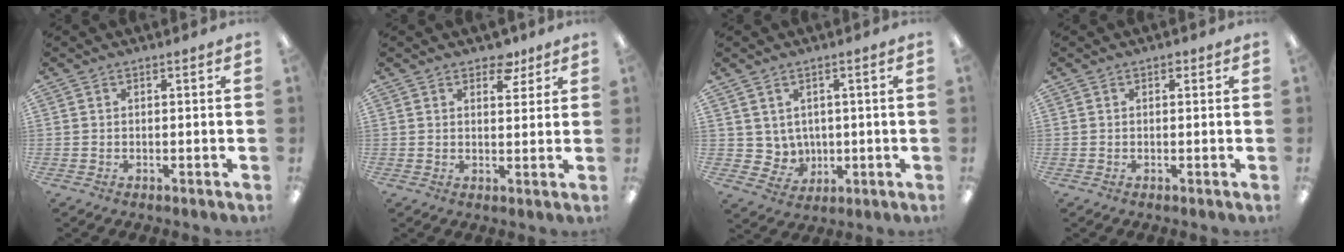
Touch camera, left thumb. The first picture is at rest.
{"total": 5.6, "force": [4.1, 3.1, 2.4], "torque": [-0.008, -0.021, 0.065]}
{"total": 5.1, "force": [2.8, 4.2, -0.2], "torque": [-0.013, -0.015, 0.057]}
{"total": 0.8, "force": [0.4, 0.5, 0.4], "torque": [-0.001, 0.000, 0.005]}